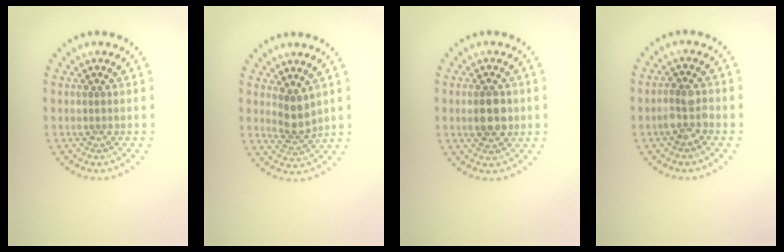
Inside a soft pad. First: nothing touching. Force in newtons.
{"total": 2.4, "press": 1.9, "slide": 1.4}
{"total": 3.2, "press": 3.2, "slide": 0.1}
{"total": 2.3, "press": 2.1, "slide": 0.8}